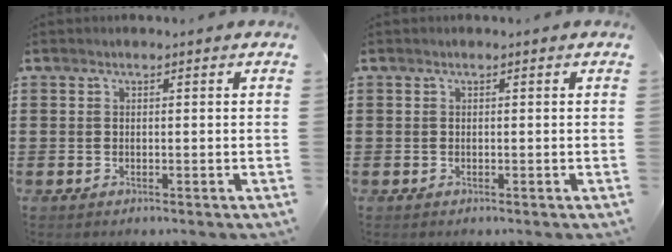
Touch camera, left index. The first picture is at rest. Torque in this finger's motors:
{"motor_torque": [0.00, 0.01, -0.02, 0.00]}